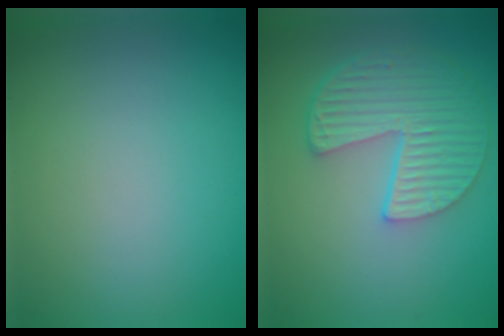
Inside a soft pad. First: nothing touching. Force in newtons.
{"total": 5.7, "press": 4.3, "slide": 3.7}